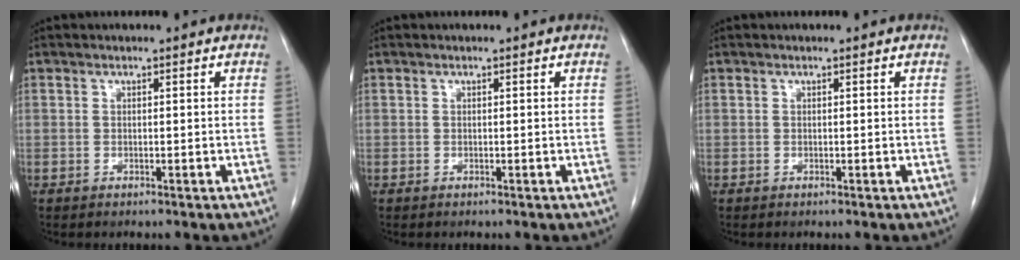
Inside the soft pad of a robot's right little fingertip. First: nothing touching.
{"total": 0.0}
{"total": 0.0}